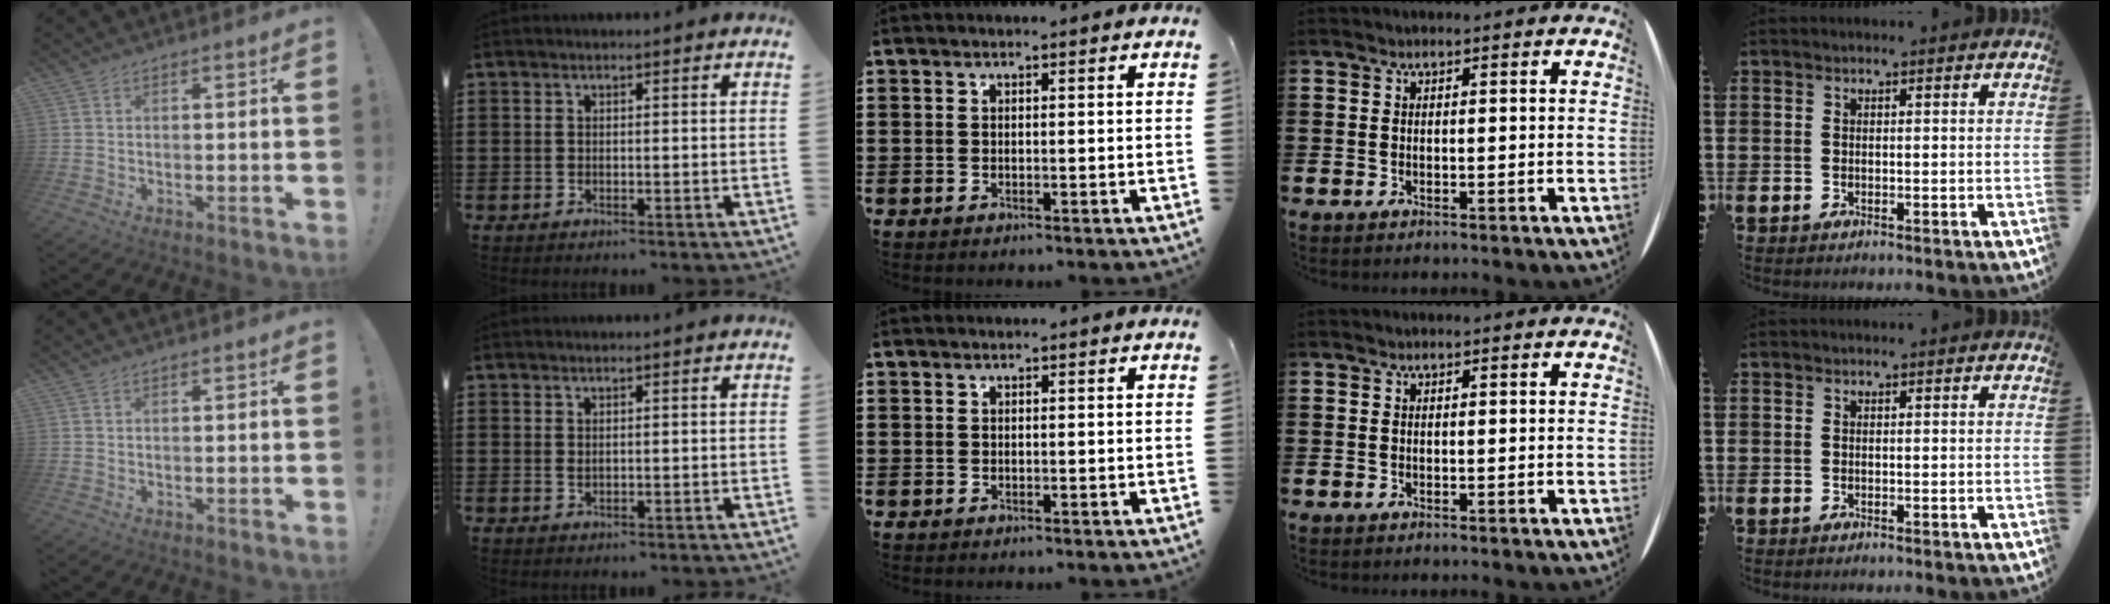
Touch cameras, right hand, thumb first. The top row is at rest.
{"index": {"total": 1.1, "force": [0.9, 0.3, 0.7], "torque": [-0.014, 0.002, 0.016]}}